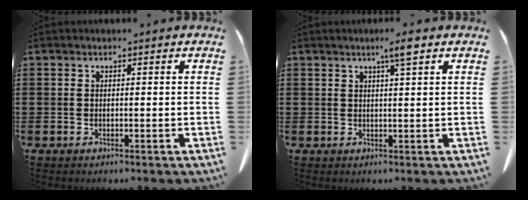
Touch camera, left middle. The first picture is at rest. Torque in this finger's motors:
{"motor_torque": [0.42, 0.40, 0.33, 0.08]}